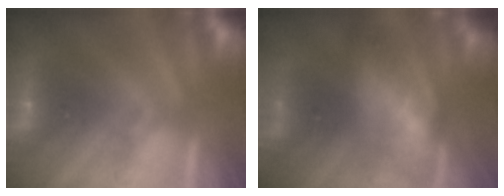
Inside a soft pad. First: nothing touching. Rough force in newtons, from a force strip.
{"total": 8.2}